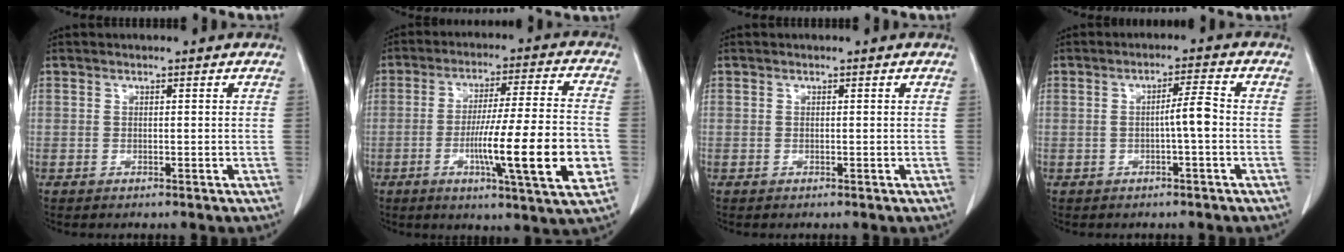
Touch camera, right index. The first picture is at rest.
{"total": 16.8, "force": [-4.5, 0.3, 16.2], "torque": [-0.243, -0.010, -0.071]}
{"total": 0.0}
{"total": 3.7, "force": [-0.6, 0.0, 3.6], "torque": [-0.056, 0.004, -0.011]}